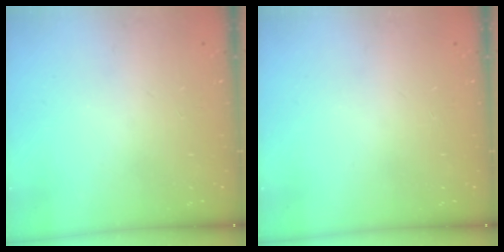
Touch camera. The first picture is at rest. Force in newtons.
{"total": 0.0}